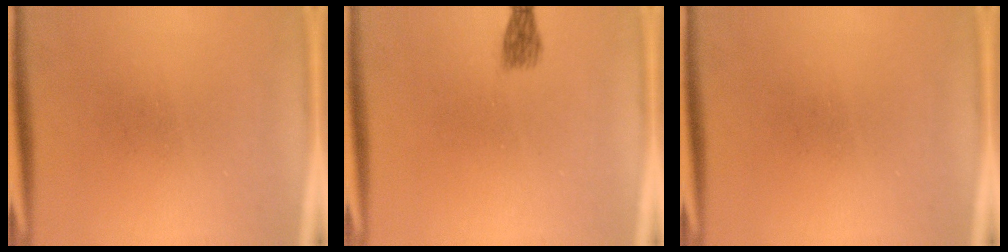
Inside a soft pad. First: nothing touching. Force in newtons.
{"total": 1.9}
{"total": 0.0}